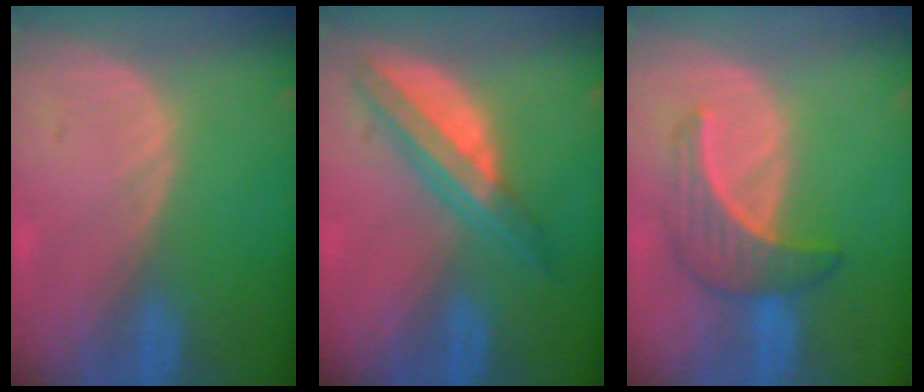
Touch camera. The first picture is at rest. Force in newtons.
{"total": 7.2, "press": 6.2, "slide": 3.6}
{"total": 5.7, "press": 5.6, "slide": 0.9}